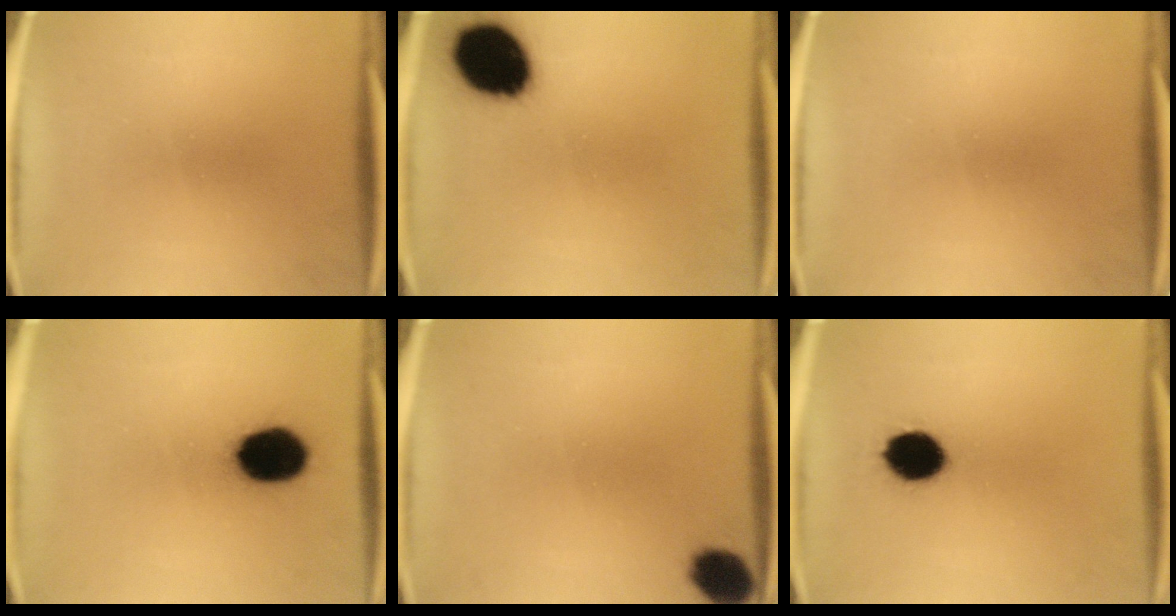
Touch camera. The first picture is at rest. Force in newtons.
{"total": 17.6}
{"total": 0.0}
{"total": 14.1}
{"total": 6.7}
{"total": 10.9}